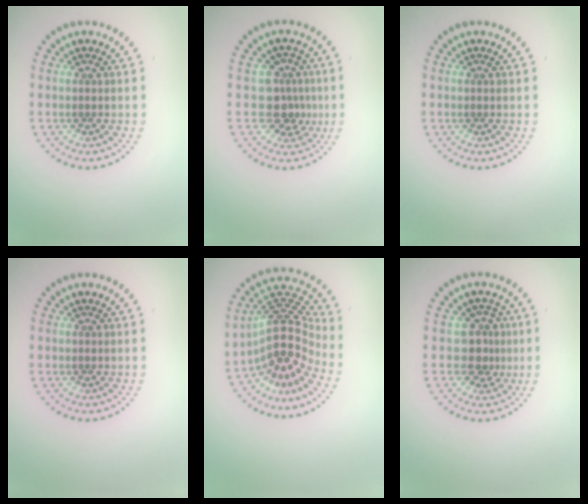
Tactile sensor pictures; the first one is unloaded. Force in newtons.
{"total": 3.1, "press": 2.7, "slide": 1.7}
{"total": 0.0}
{"total": 0.0}
{"total": 5.3, "press": 3.9, "slide": 3.6}
{"total": 2.5, "press": 2.0, "slide": 1.6}